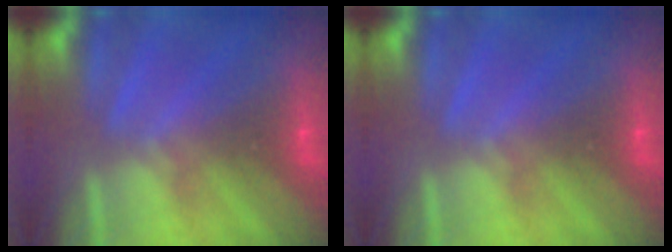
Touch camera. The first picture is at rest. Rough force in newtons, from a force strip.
{"total": 0.0}